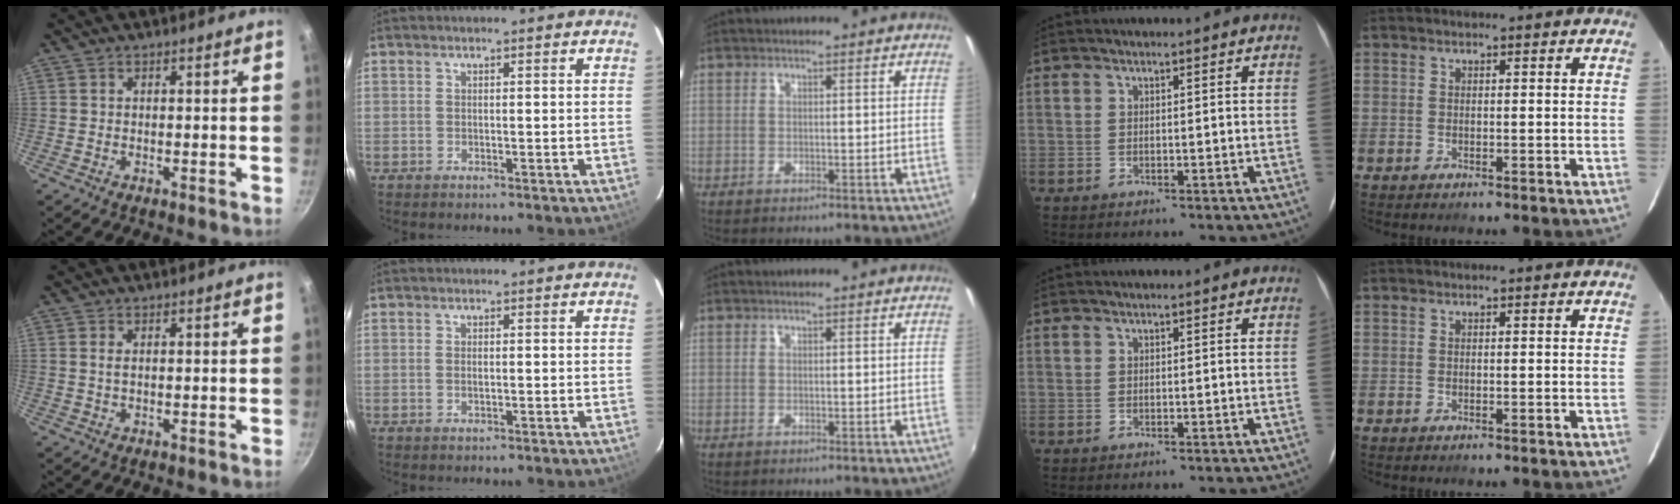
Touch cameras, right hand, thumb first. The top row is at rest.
{"thumb": {"total": 1.3, "force": [0.3, 0.7, 1.1], "torque": [-0.021, 0.000, 0.005]}, "index": {"total": 1.1, "force": [-0.1, 0.5, 1.0], "torque": [-0.020, 0.001, -0.002]}}